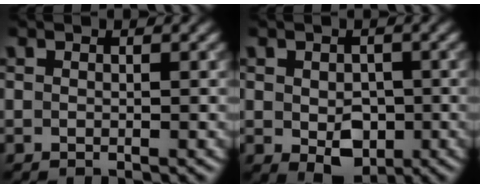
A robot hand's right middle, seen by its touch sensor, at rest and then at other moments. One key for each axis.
{"total": 3.9, "fx": -0.7, "fy": 2.7, "fz": 2.8, "tx": -0.042, "ty": -0.011, "tz": -0.009}